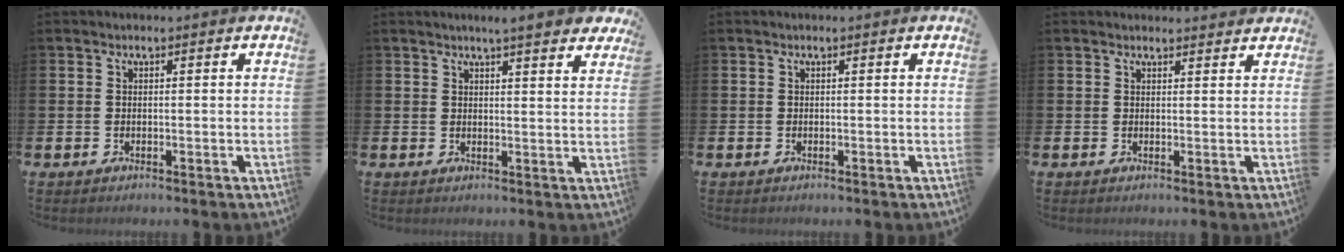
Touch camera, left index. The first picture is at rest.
{"total": 4.2, "force": [4.0, 0.0, 1.5], "torque": [-0.015, -0.022, 0.065]}
{"total": 0.0}
{"total": 1.5, "force": [1.5, 0.2, 0.0], "torque": [0.011, -0.011, 0.025]}